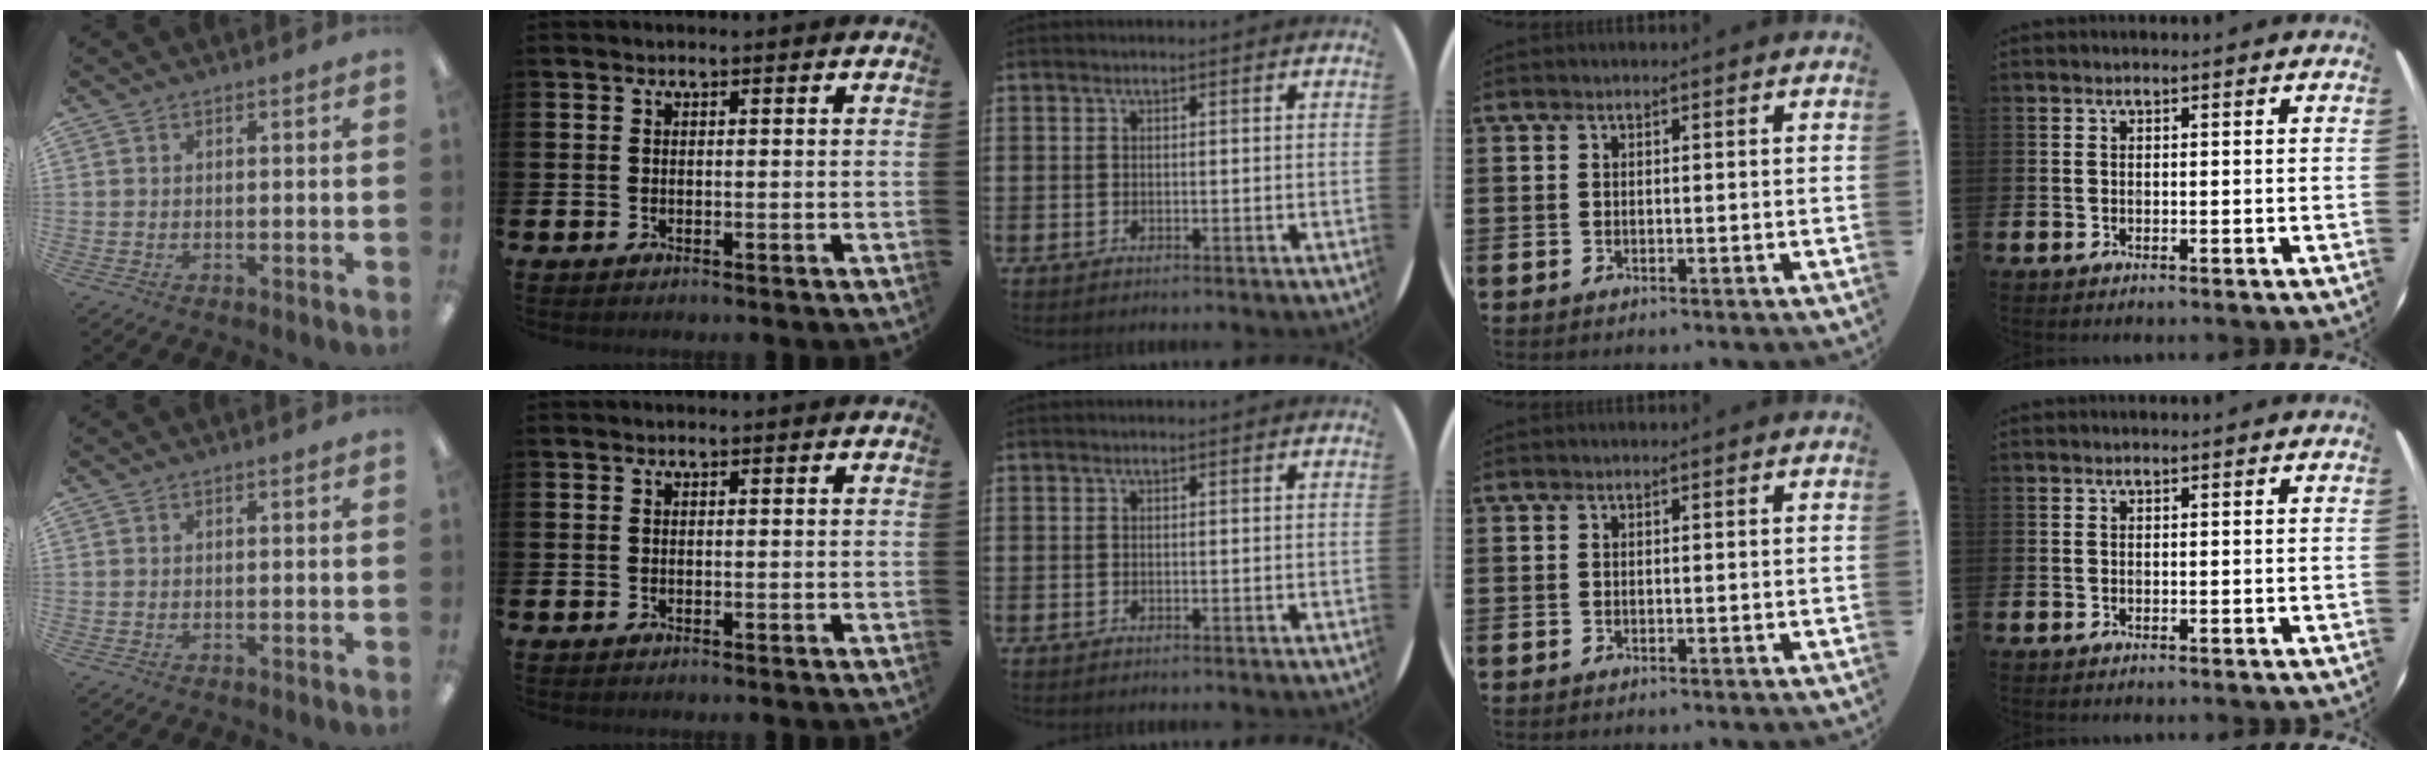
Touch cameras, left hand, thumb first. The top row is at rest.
{}